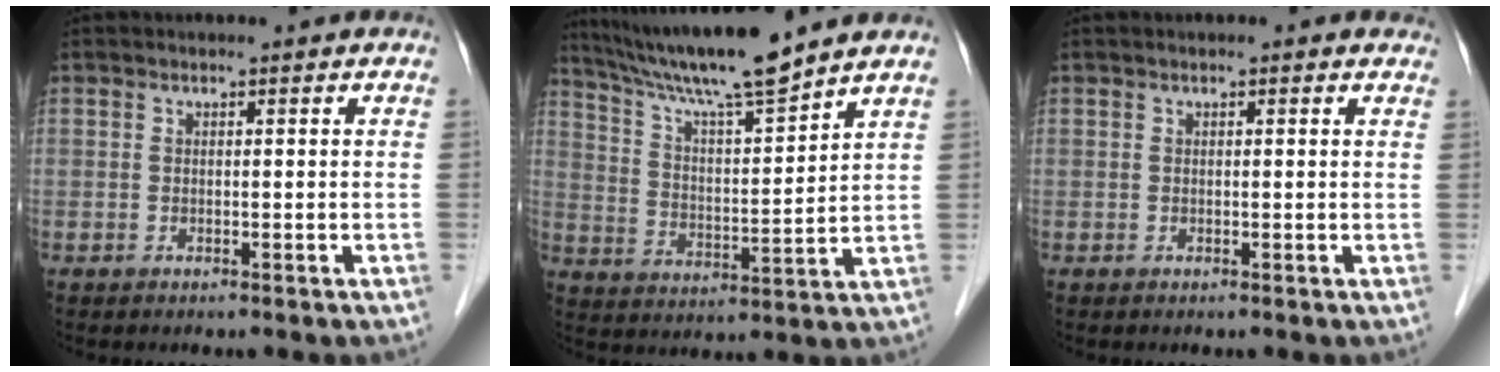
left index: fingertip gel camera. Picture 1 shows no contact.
{"total": 13.4, "force": [11.7, -1.0, 6.4], "torque": [-0.120, 0.006, 0.207]}
{"total": 1.5, "force": [1.2, 0.4, 0.9], "torque": [-0.011, 0.015, 0.011]}